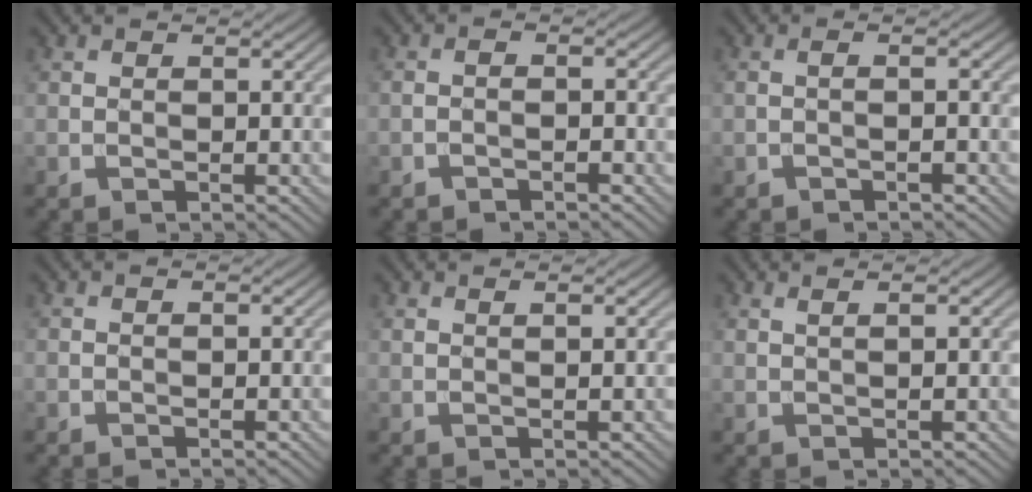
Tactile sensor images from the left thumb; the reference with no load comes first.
{"total": 1.2, "force": [-1.0, 0.2, 0.7], "torque": [-0.013, 0.005, -0.023]}
{"total": 1.5, "force": [-0.5, 0.1, 1.4], "torque": [-0.022, 0.009, -0.017]}
{"total": 0.0}
{"total": 1.4, "force": [0.9, 0.2, 1.1], "torque": [-0.019, 0.003, 0.009]}
{"total": 1.9, "force": [1.1, 0.4, 1.5], "torque": [-0.020, 0.002, 0.005]}